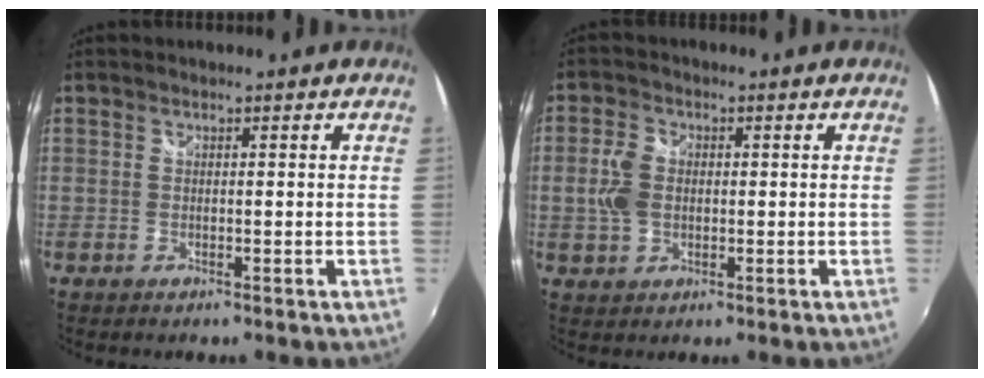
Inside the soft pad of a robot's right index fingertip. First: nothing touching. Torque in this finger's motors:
{"motor_torque": [0.11, -0.05, 0.09, 0.03]}